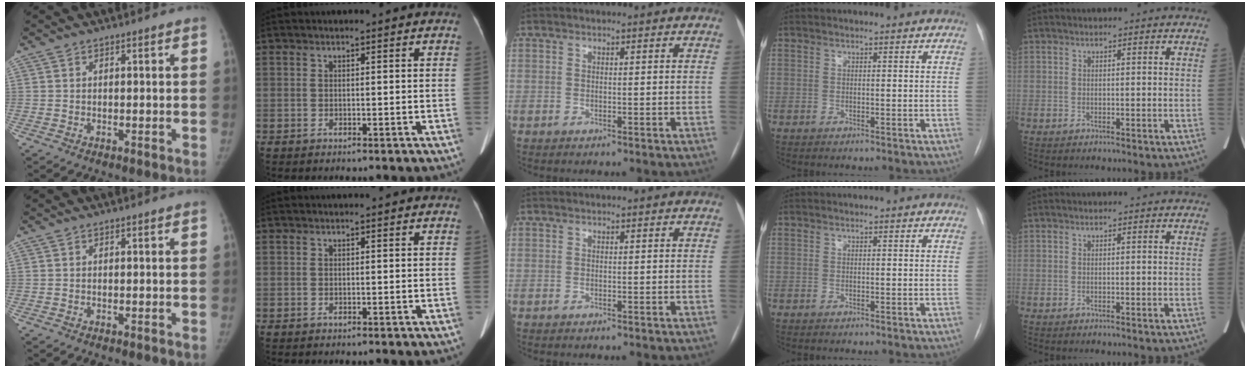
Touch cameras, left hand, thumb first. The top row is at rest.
{}